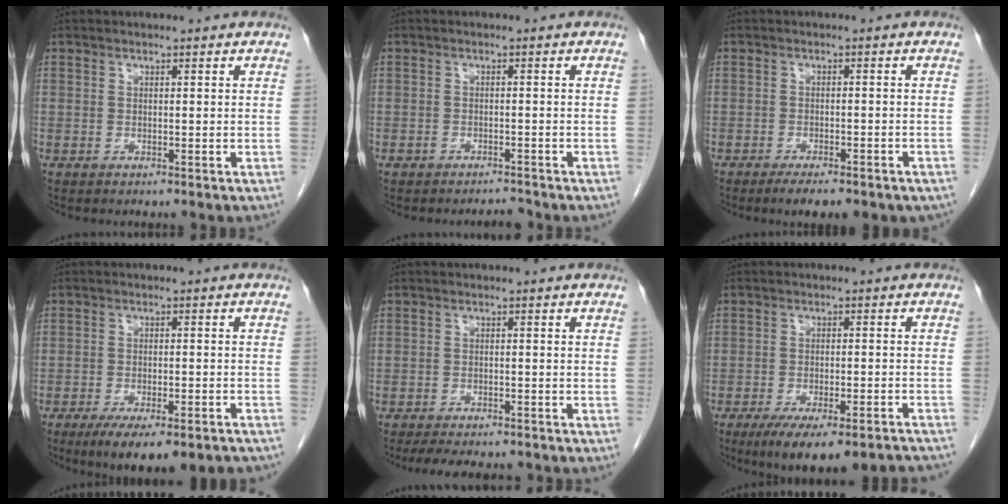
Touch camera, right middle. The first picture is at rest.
{"total": 1.5, "force": [-1.5, 0.4, 0.2], "torque": [-0.006, -0.002, -0.020]}
{"total": 7.3, "force": [-5.4, 2.2, 4.3], "torque": [-0.048, -0.007, -0.066]}
{"total": 13.3, "force": [-10.4, 3.2, 7.7], "torque": [-0.089, -0.007, -0.140]}
{"total": 9.7, "force": [-8.5, 2.5, 3.9], "torque": [-0.058, -0.006, -0.113]}
{"total": 15.9, "force": [-13.3, 2.9, 8.3], "torque": [-0.087, -0.002, -0.175]}